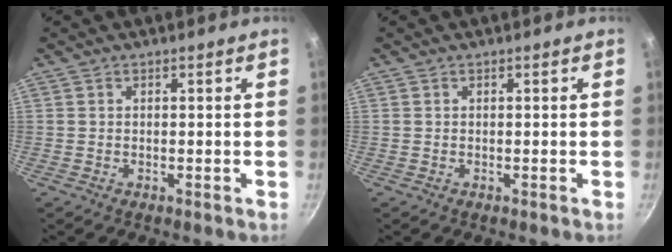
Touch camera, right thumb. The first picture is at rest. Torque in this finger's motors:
{"motor_torque": [-0.12, -0.18, -0.03, -0.26, 0.00]}